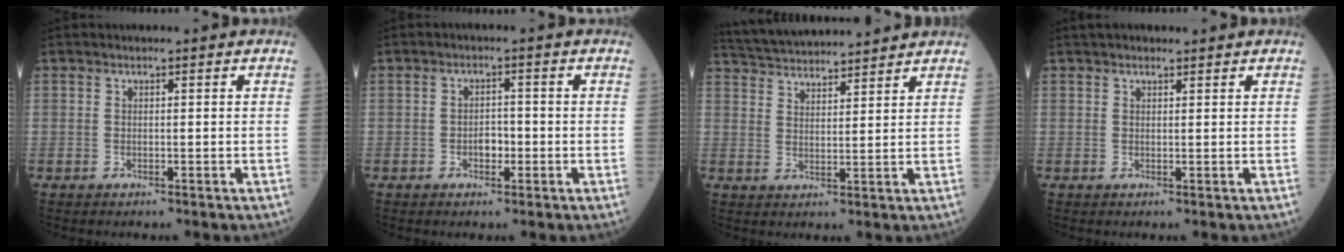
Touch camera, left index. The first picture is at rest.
{"total": 2.3, "force": [-0.9, 1.3, 1.6], "torque": [-0.015, 0.005, -0.014]}
{"total": 14.6, "force": [13.7, 1.8, 4.5], "torque": [-0.082, 0.038, 0.219]}
{"total": 4.0, "force": [3.5, 1.1, 1.6], "torque": [-0.011, 0.029, 0.053]}